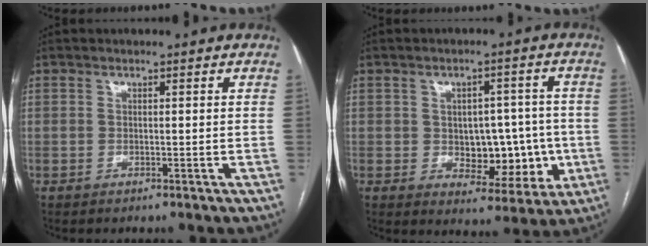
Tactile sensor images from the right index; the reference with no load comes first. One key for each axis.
{"total": 9.7, "fx": -1.1, "fy": 5.9, "fz": 7.6, "tx": -0.084, "ty": 0.018, "tz": -0.001}